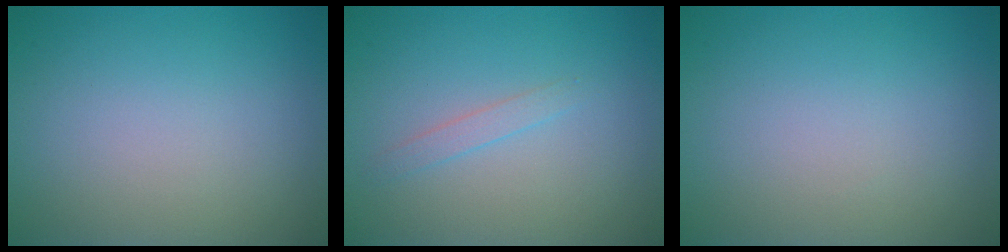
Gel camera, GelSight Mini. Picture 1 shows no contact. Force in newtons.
{"total": 1.0, "press": 1.0, "slide": 0.1}
{"total": 0.0}